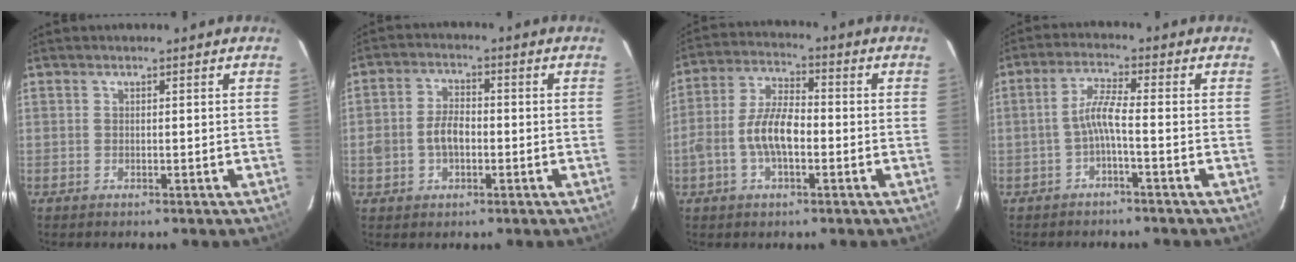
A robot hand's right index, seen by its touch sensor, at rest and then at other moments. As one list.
[{"total": 5.8, "force": [-1.2, 3.9, 4.2], "torque": [-0.084, 0.011, -0.015]}, {"total": 8.8, "force": [-2.3, 3.9, 7.5], "torque": [-0.153, 0.011, -0.043]}, {"total": 3.9, "force": [-1.6, -0.1, 3.6], "torque": [-0.082, 0.010, -0.031]}]